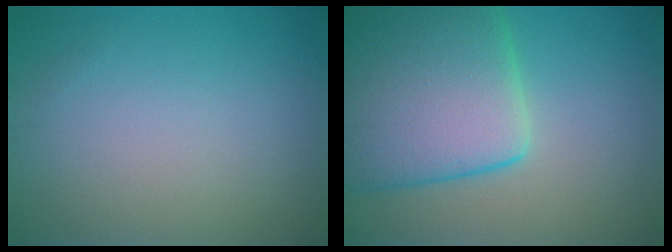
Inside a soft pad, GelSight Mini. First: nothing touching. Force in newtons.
{"total": 12.0, "press": 11.9, "slide": 0.5}